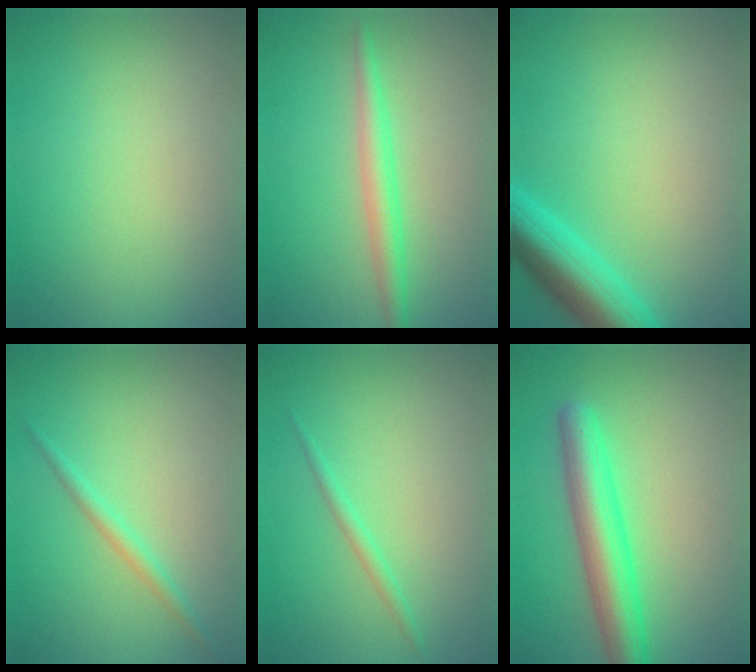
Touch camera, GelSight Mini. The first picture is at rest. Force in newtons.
{"total": 2.7, "press": 2.7, "slide": 0.0}
{"total": 5.9, "press": 5.9, "slide": 0.4}
{"total": 1.4, "press": 1.4, "slide": 0.1}
{"total": 1.1, "press": 1.1, "slide": 0.1}
{"total": 5.5, "press": 5.5, "slide": 0.2}